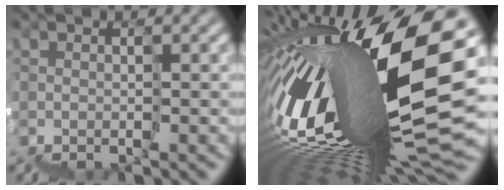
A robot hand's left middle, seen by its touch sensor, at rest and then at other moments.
{"total": 16.3, "force": [2.1, 5.3, 15.3], "torque": [-0.305, -0.012, 0.043]}